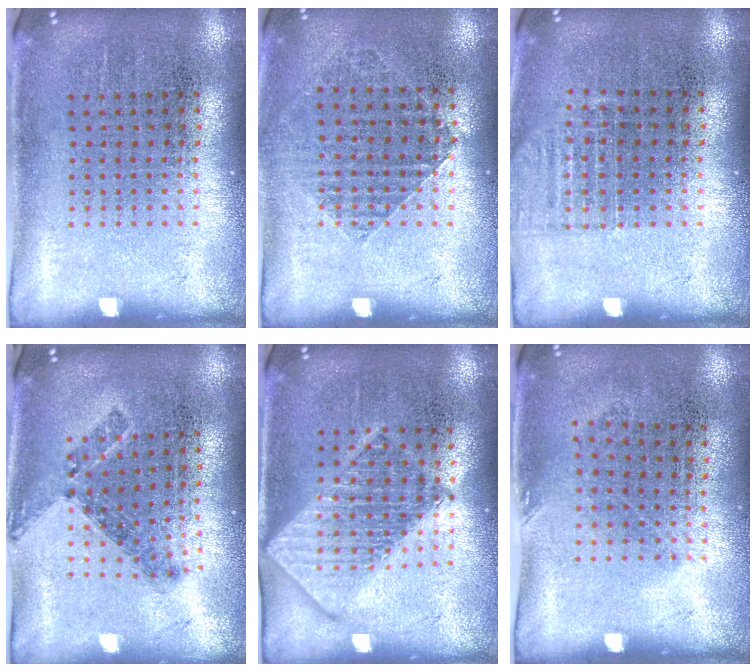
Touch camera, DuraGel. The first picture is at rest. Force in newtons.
{"total": 0.9, "press": 0.9, "slide": 0.1}
{"total": 0.9, "press": 0.8, "slide": 0.3}
{"total": 0.8, "press": 0.7, "slide": 0.5}
{"total": 2.7, "press": 2.7, "slide": 0.3}
{"total": 0.9, "press": 0.6, "slide": 0.6}